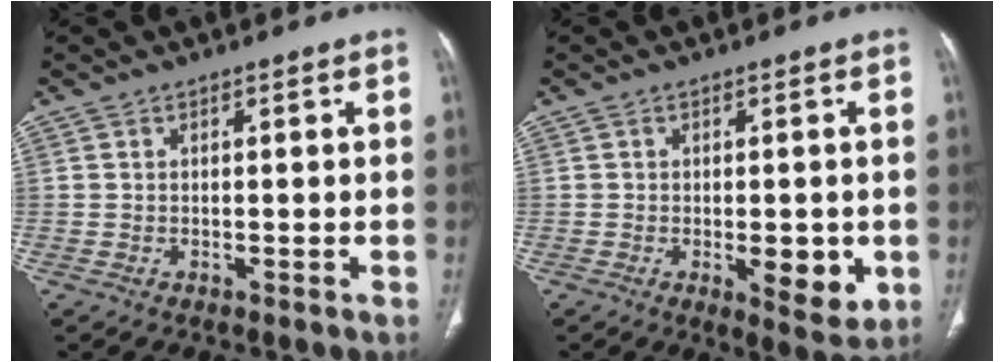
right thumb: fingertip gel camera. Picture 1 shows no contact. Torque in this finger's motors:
{"motor_torque": [0.92, 1.44, -0.20, 0.06, 0.23]}